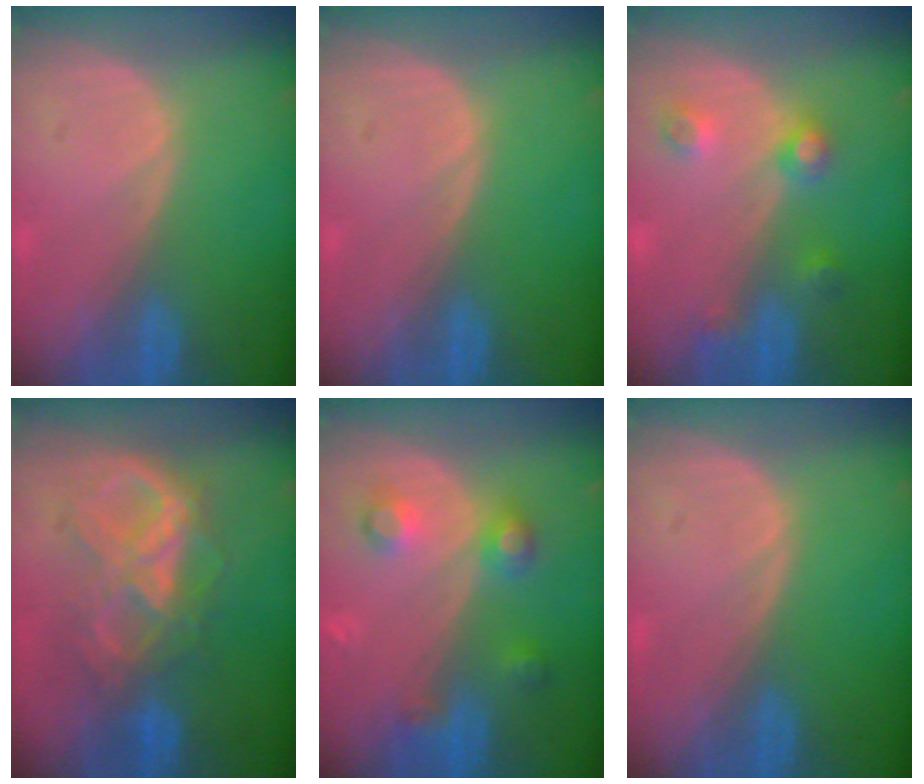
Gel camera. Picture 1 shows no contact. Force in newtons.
{"total": 0.0}
{"total": 4.5, "press": 4.0, "slide": 2.1}
{"total": 7.9, "press": 7.9, "slide": 0.6}
{"total": 5.1, "press": 5.1, "slide": 0.1}
{"total": 0.0}